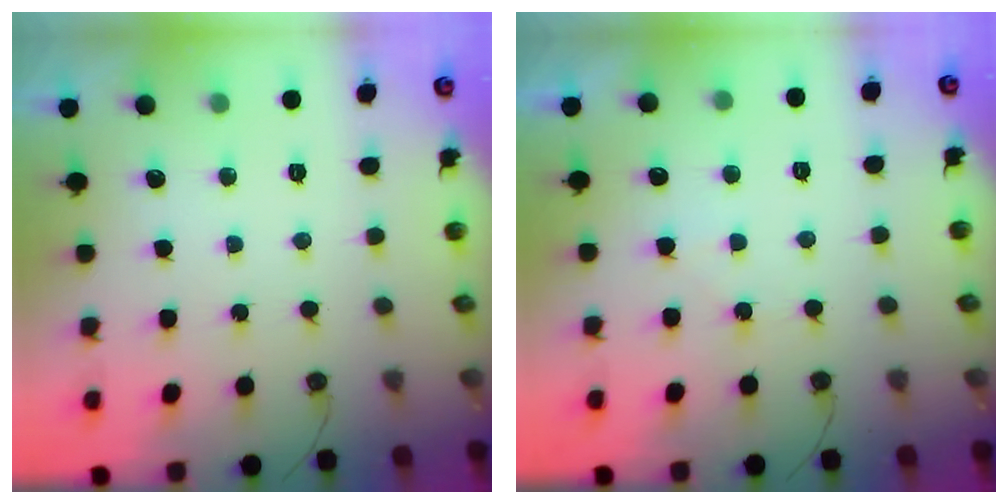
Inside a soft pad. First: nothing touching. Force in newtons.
{"total": 4.4, "press": 4.4, "slide": 0.8}